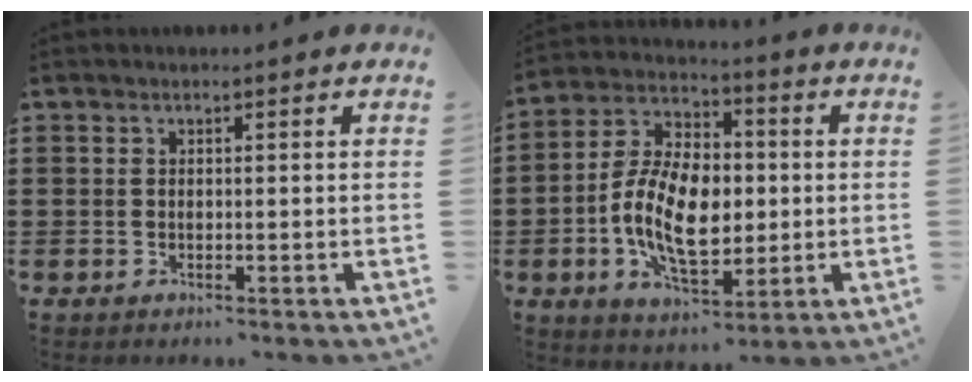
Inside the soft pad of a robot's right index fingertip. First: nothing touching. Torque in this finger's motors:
{"motor_torque": [2.14, 0.00, 1.05, 0.21]}